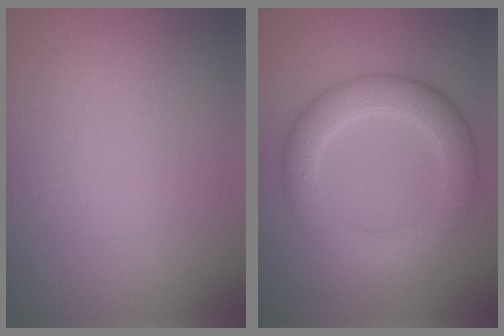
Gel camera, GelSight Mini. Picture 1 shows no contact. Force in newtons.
{"total": 5.1, "press": 5.0, "slide": 0.4}